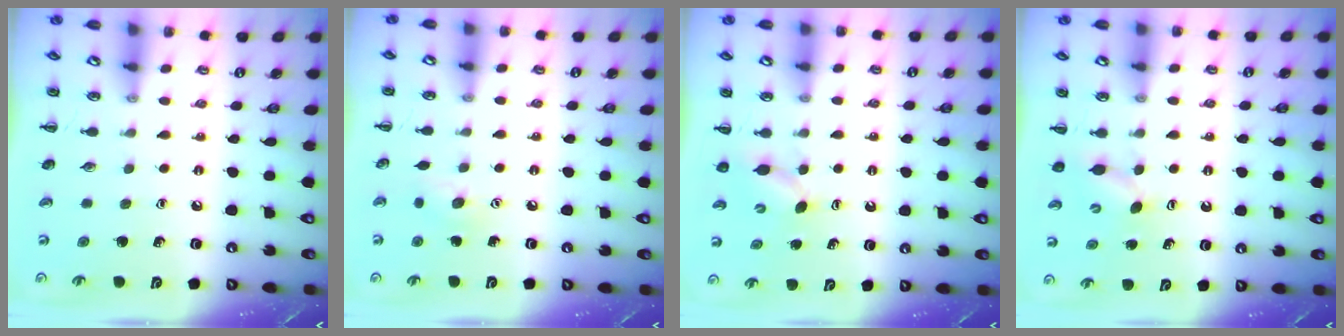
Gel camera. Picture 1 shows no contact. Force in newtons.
{"total": 6.7, "press": 6.5, "slide": 1.4}
{"total": 4.0, "press": 3.9, "slide": 0.9}
{"total": 4.0, "press": 3.9, "slide": 0.9}